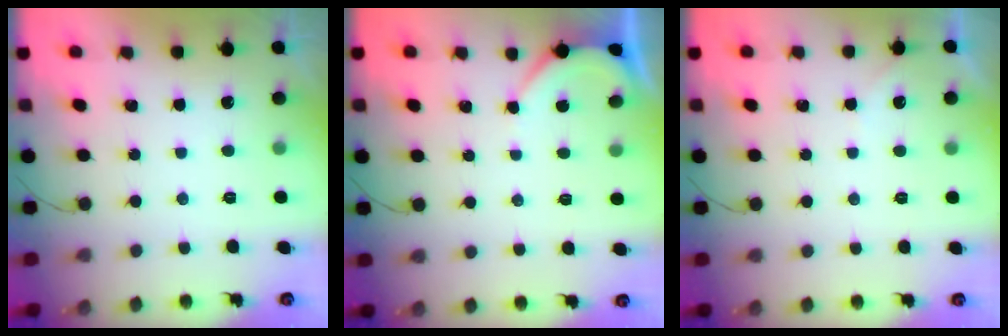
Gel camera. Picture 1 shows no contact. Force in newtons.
{"total": 3.5, "press": 3.4, "slide": 0.5}
{"total": 2.5, "press": 2.4, "slide": 0.3}